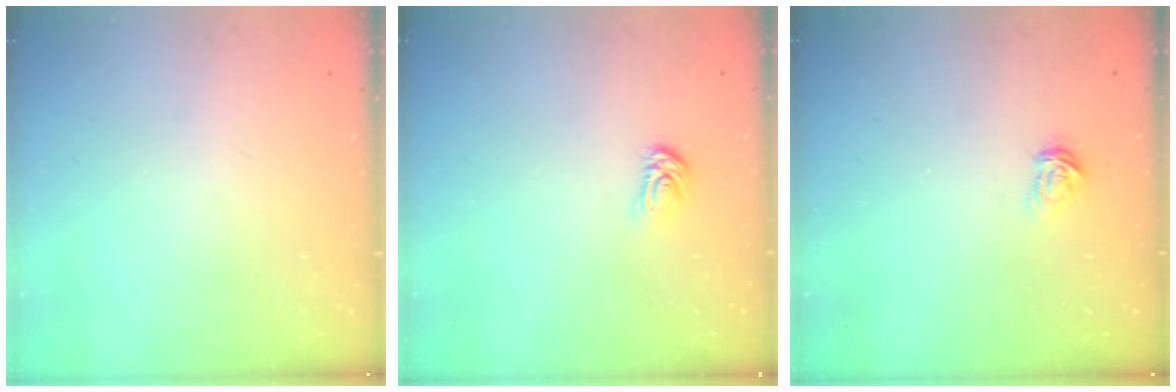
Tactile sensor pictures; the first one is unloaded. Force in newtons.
{"total": 3.3, "press": 3.2, "slide": 0.5}
{"total": 3.0, "press": 3.0, "slide": 0.3}